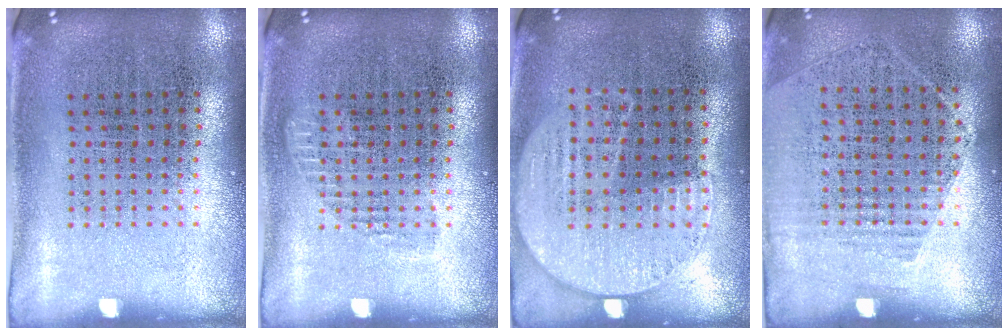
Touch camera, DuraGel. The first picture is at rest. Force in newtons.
{"total": 0.8, "press": 0.8, "slide": 0.2}
{"total": 1.0, "press": 0.9, "slide": 0.5}
{"total": 1.3, "press": 1.0, "slide": 0.8}